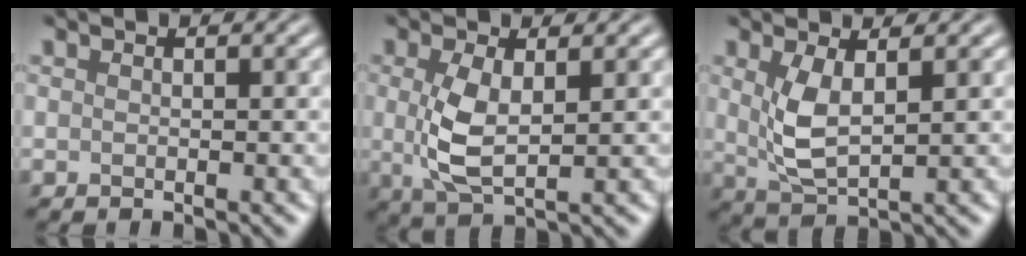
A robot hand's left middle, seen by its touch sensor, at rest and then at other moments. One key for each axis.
{"total": 4.2, "fx": 0.5, "fy": 1.9, "fz": 3.8, "tx": -0.088, "ty": -0.003, "tz": 0.013}
{"total": 3.7, "fx": 1.0, "fy": 1.5, "fz": 3.3, "tx": -0.077, "ty": -0.007, "tz": 0.024}